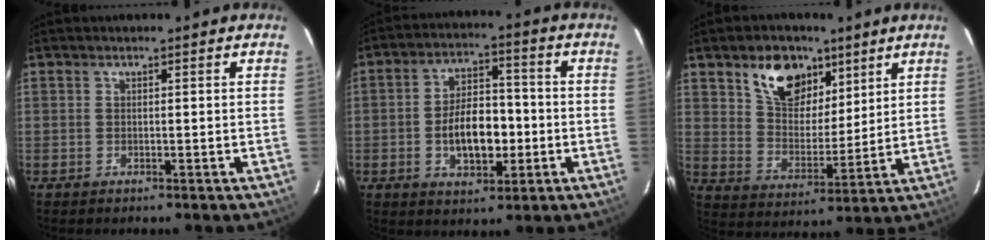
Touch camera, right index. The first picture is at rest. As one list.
[{"total": 10.5, "force": [-2.4, 5.8, 8.5], "torque": [-0.157, 0.015, -0.030]}, {"total": 12.9, "force": [7.5, 7.8, 6.9], "torque": [-0.121, 0.017, 0.140]}]